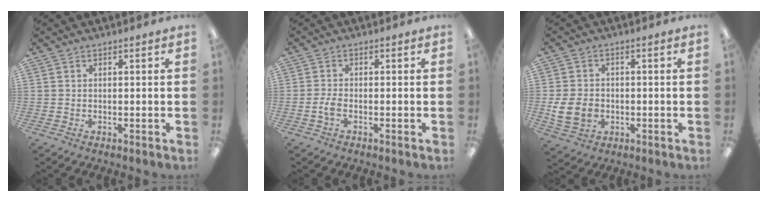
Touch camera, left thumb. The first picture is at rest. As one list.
[{"total": 2.6, "force": [-1.0, 1.3, 2.0], "torque": [-0.042, 0.003, -0.019]}, {"total": 7.6, "force": [-1.5, 6.0, 4.3], "torque": [-0.099, 0.004, -0.028]}]